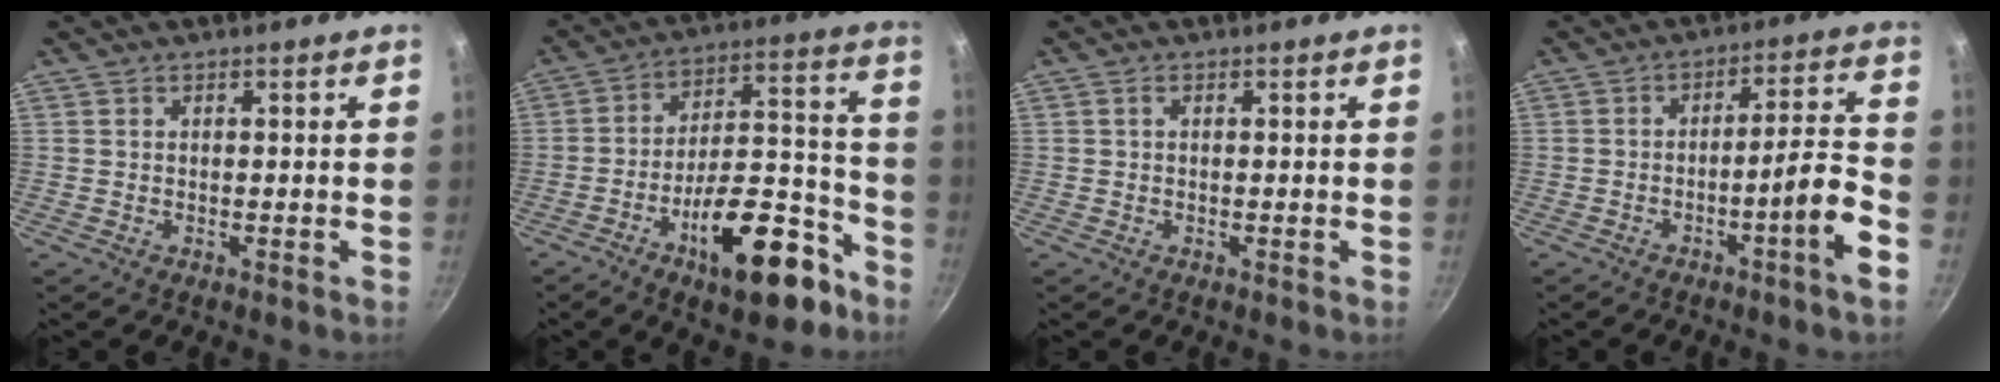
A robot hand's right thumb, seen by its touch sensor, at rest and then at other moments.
{"total": 19.7, "force": [-10.7, 8.0, 14.4], "torque": [-0.174, 0.086, -0.156]}
{"total": 0.8, "force": [0.2, 0.4, 0.6], "torque": [-0.011, 0.003, 0.003]}
{"total": 10.0, "force": [-4.6, 0.3, 8.9], "torque": [-0.130, 0.044, -0.069]}